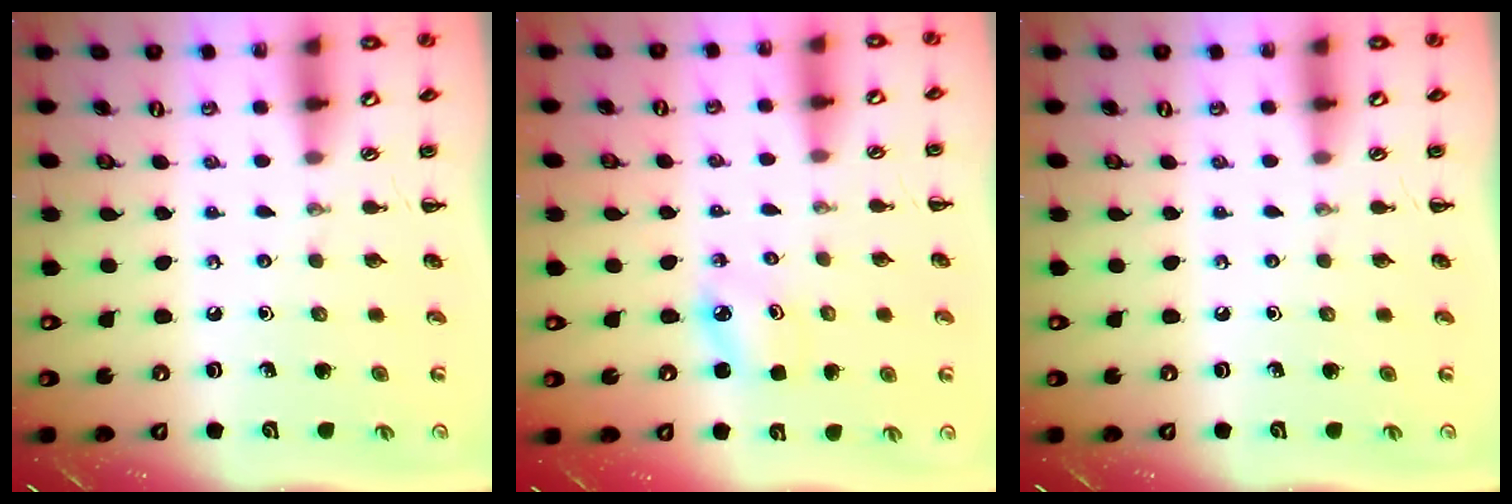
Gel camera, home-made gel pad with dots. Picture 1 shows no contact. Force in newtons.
{"total": 2.8, "press": 2.7, "slide": 0.4}
{"total": 0.0}